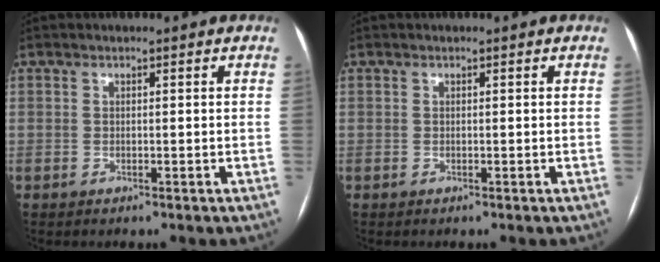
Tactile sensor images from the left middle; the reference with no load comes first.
{"total": 0.0}